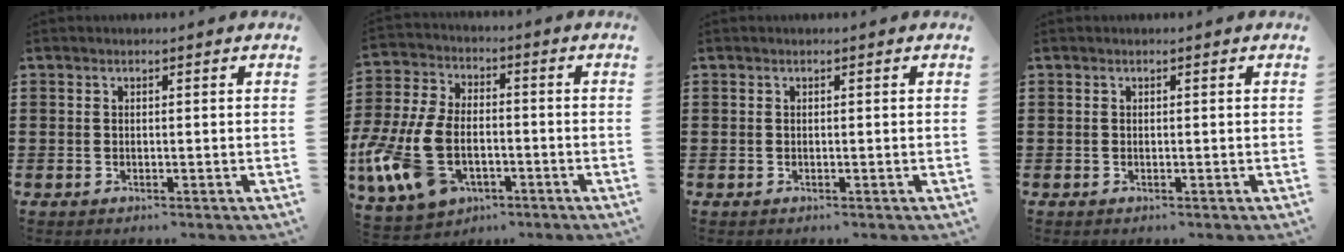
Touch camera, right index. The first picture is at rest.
{"total": 12.7, "force": [-4.4, 7.7, 9.1], "torque": [-0.233, 0.000, -0.085]}
{"total": 0.0}
{"total": 0.0}